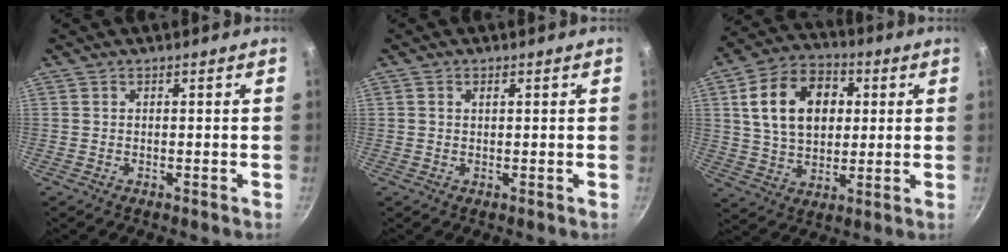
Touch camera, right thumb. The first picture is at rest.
{"total": 1.1, "force": [0.4, 0.7, 0.7], "torque": [-0.007, 0.004, 0.006]}
{"total": 16.8, "force": [3.7, 11.8, 11.4], "torque": [-0.166, 0.009, 0.057]}